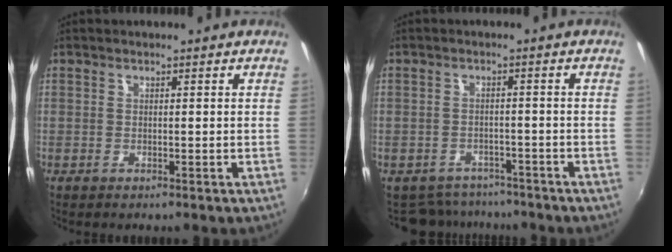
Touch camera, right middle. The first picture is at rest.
{"total": 7.2, "force": [-6.3, 3.4, 0.9], "torque": [-0.033, -0.002, -0.090]}